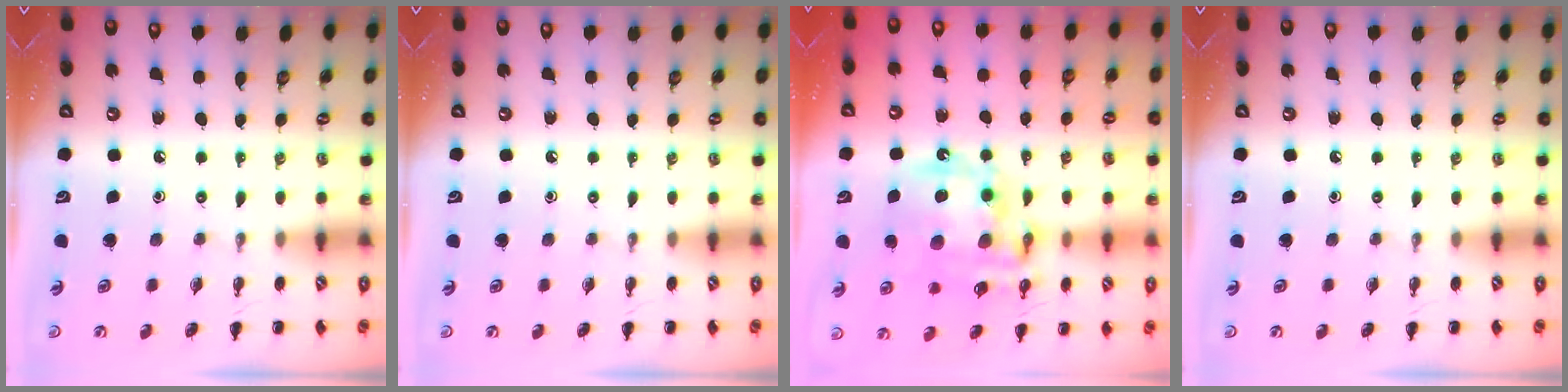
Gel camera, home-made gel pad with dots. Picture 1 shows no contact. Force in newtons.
{"total": 0.0}
{"total": 17.7, "press": 17.3, "slide": 4.0}
{"total": 0.0}